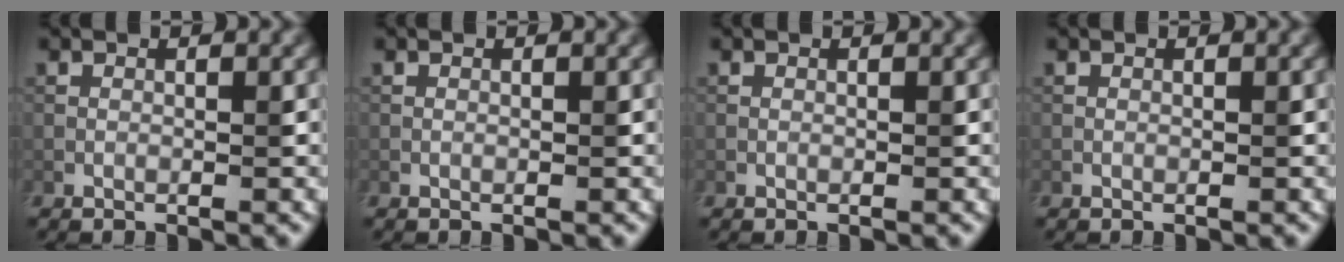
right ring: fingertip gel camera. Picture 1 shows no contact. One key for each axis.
{"total": 0.0}
{"total": 0.0}
{"total": 0.0}